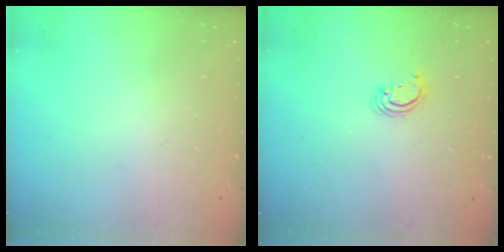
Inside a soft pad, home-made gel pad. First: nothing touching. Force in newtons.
{"total": 2.3, "press": 2.3, "slide": 0.3}